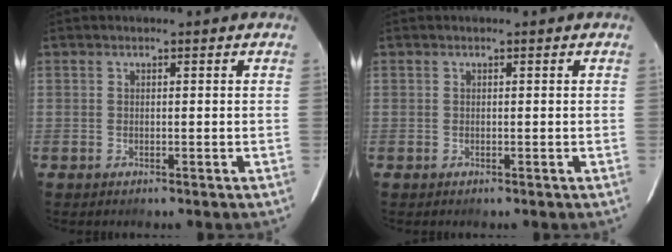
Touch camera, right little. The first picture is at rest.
{"total": 0.0}